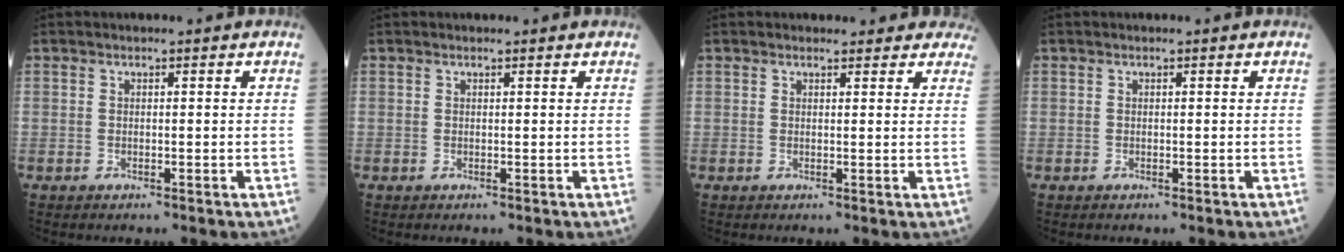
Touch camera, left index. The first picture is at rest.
{"total": 0.5, "force": [0.5, 0.1, 0.2], "torque": [-0.009, 0.002, 0.007]}
{"total": 7.5, "force": [6.9, 2.6, 1.1], "torque": [0.021, 0.002, 0.052]}
{"total": 0.0}